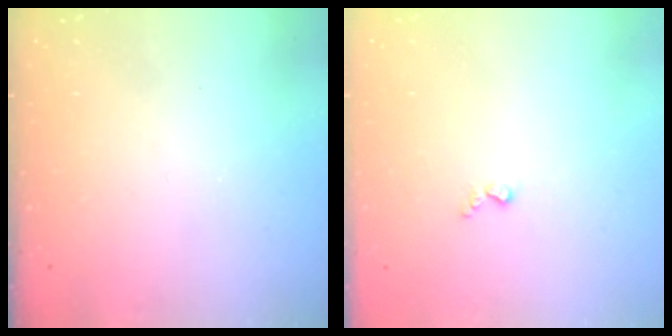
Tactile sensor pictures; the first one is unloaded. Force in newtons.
{"total": 3.4, "press": 3.4, "slide": 0.5}